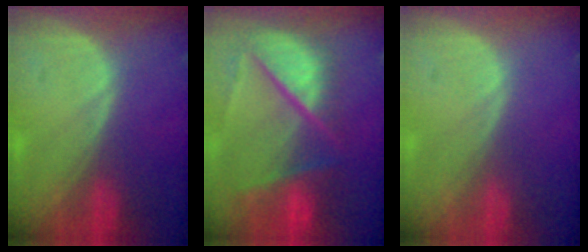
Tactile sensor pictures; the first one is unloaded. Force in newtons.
{"total": 10.7, "press": 8.9, "slide": 5.9}
{"total": 0.0}